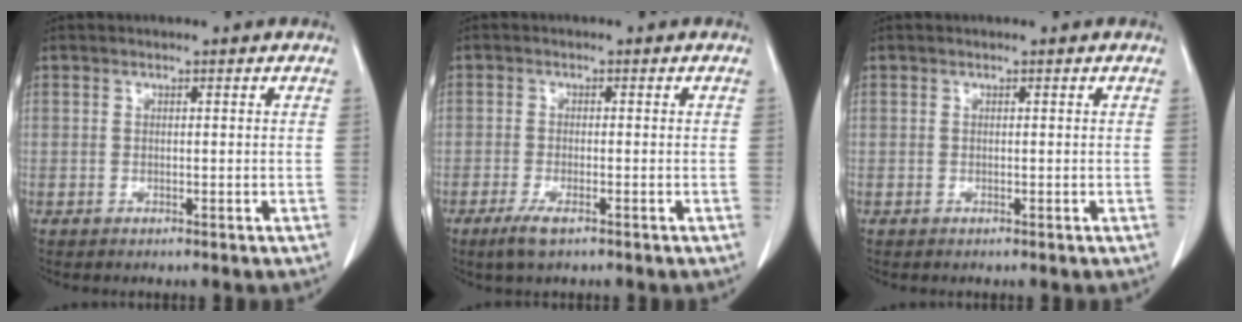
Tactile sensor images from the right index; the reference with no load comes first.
{"total": 2.9, "force": [-1.8, 0.6, 2.2], "torque": [-0.050, -0.005, -0.034]}
{"total": 0.0}